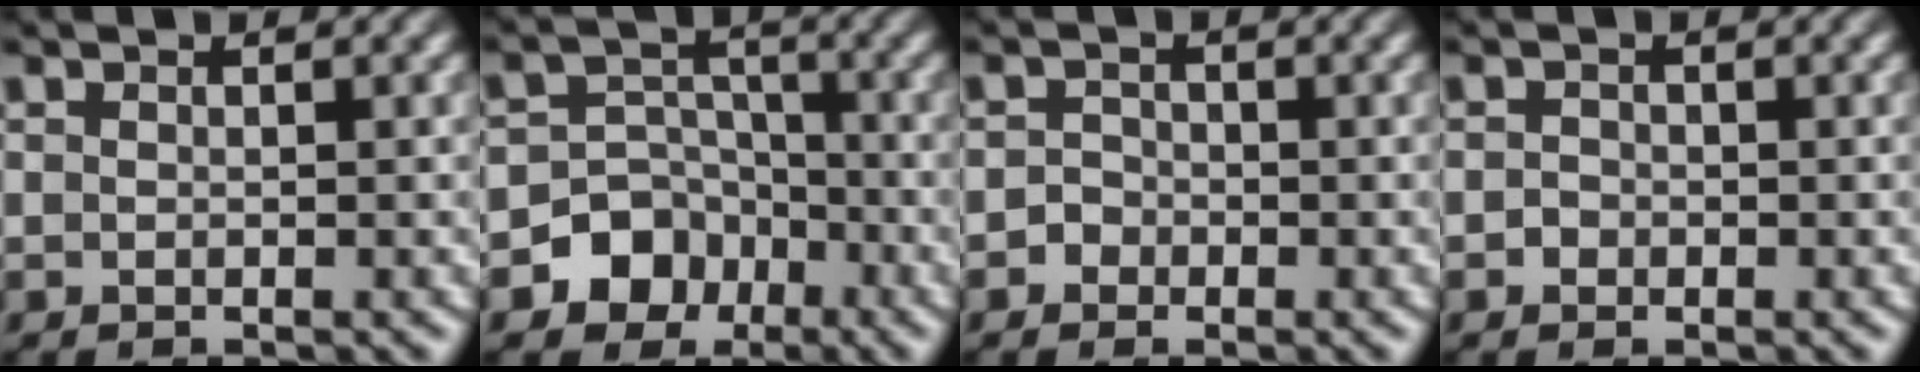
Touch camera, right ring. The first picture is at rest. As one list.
[{"total": 8.2, "force": [-3.4, 7.1, 2.3], "torque": [-0.052, -0.028, -0.057]}, {"total": 1.9, "force": [-0.8, 1.7, -0.1], "torque": [-0.008, -0.009, -0.018]}, {"total": 0.8, "force": [-0.5, 0.5, -0.3], "torque": [-0.001, -0.012, -0.006]}]